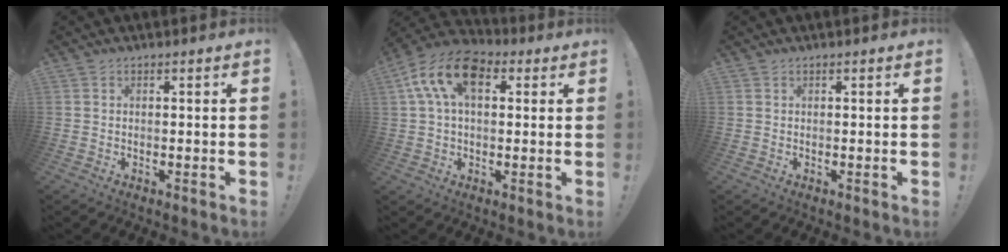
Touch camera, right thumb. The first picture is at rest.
{"total": 14.7, "force": [5.0, 8.8, 10.7], "torque": [-0.196, -0.004, 0.090]}
{"total": 0.0}